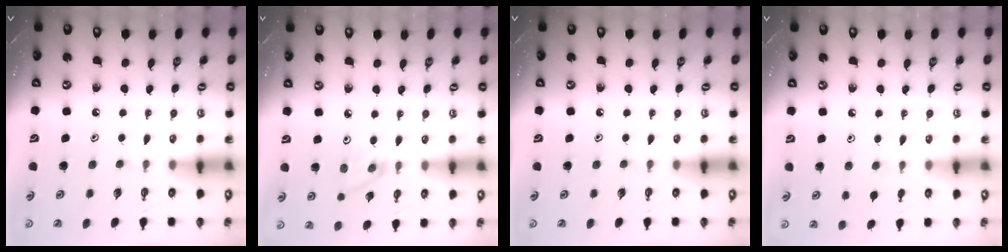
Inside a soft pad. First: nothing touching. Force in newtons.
{"total": 3.1, "press": 3.1, "slide": 0.4}
{"total": 0.0}
{"total": 3.1, "press": 3.1, "slide": 0.6}